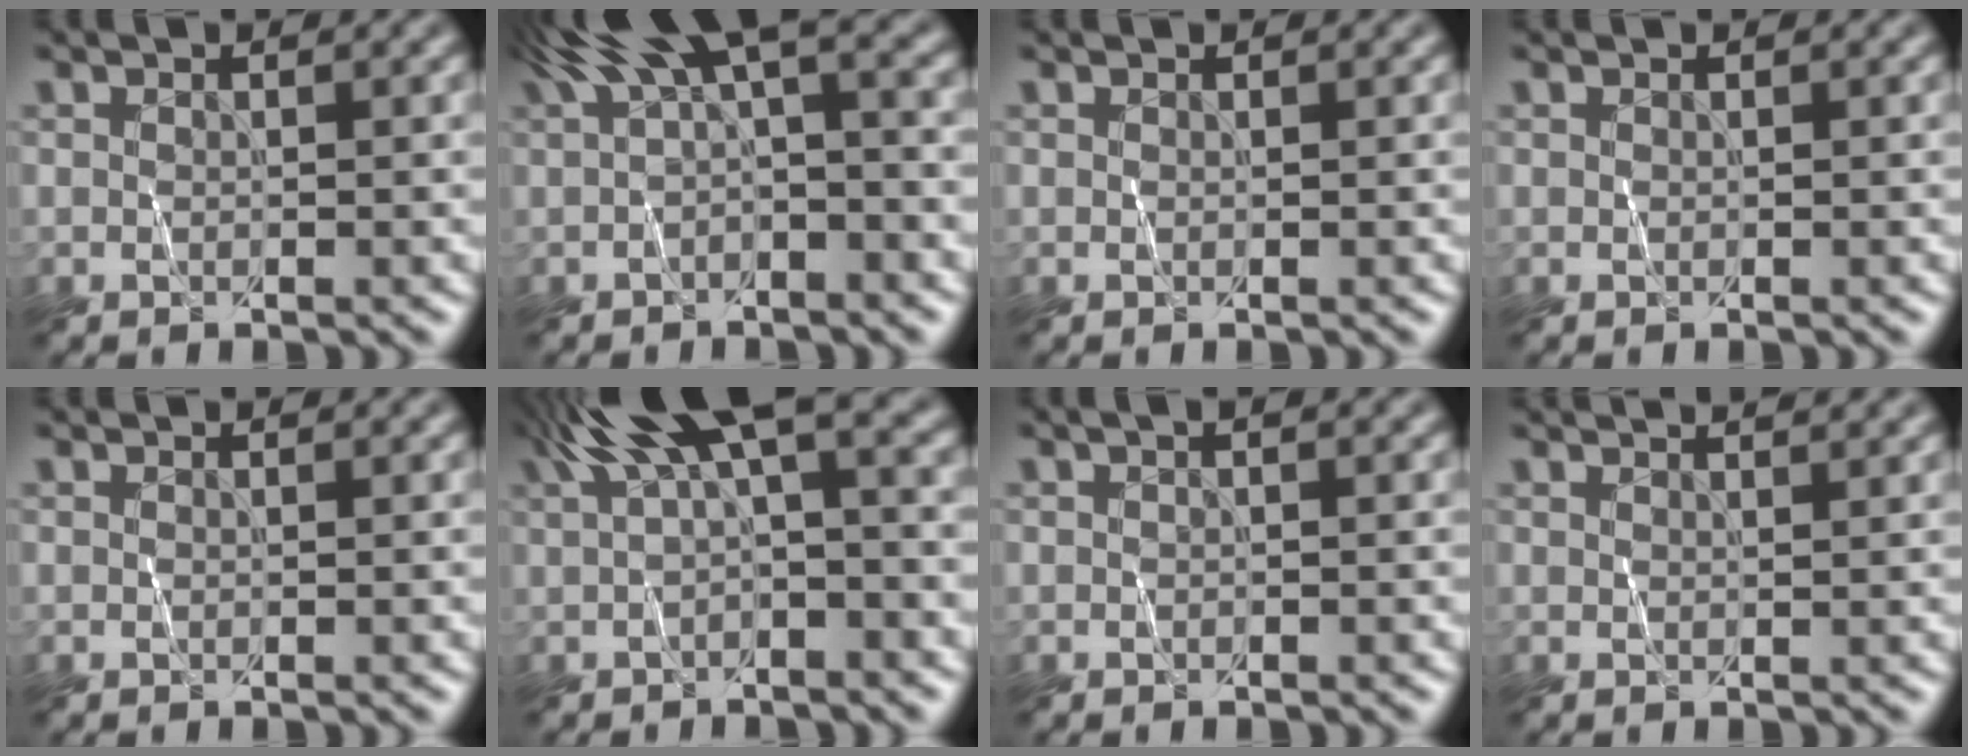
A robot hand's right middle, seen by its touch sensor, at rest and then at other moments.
{"total": 7.0, "force": [2.2, 2.3, 6.3], "torque": [-0.111, 0.026, 0.033]}
{"total": 0.0}
{"total": 0.0}
{"total": 0.0}
{"total": 8.4, "force": [2.9, 2.6, 7.5], "torque": [-0.138, 0.028, 0.049]}
{"total": 0.7, "force": [0.3, 0.1, 0.6], "torque": [-0.012, -0.002, 0.001]}
{"total": 3.2, "force": [2.6, 1.0, 1.6], "torque": [-0.005, 0.017, 0.009]}